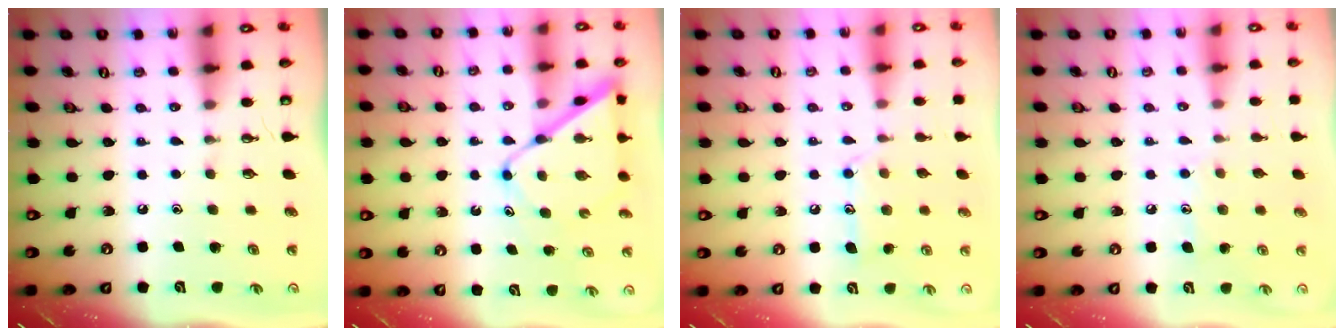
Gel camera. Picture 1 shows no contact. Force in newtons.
{"total": 11.0, "press": 10.9, "slide": 0.9}
{"total": 12.1, "press": 12.1, "slide": 0.8}
{"total": 7.8, "press": 7.8, "slide": 0.6}